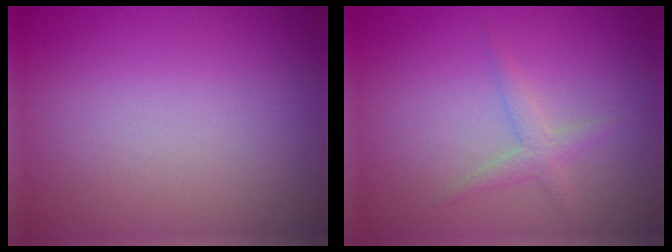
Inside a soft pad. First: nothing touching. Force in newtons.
{"total": 1.6, "press": 1.6, "slide": 0.0}